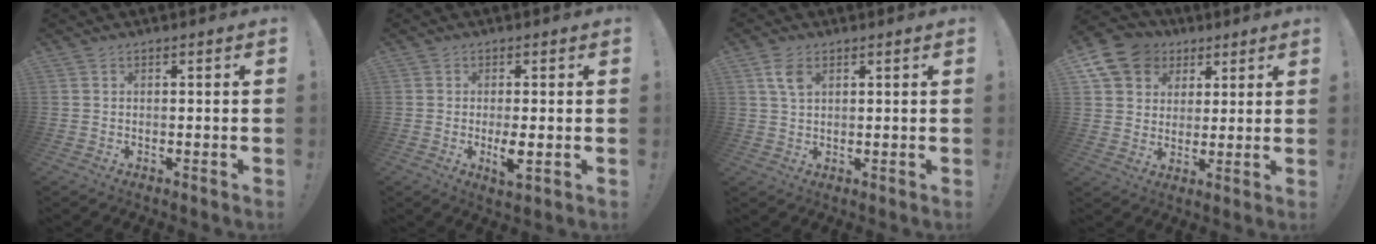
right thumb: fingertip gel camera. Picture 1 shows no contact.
{"total": 4.6, "force": [-0.8, 1.2, 4.4], "torque": [-0.084, -0.009, -0.013]}
{"total": 4.9, "force": [2.3, 2.8, 3.4], "torque": [-0.056, -0.004, 0.042]}
{"total": 12.2, "force": [5.7, 9.9, 4.4], "torque": [-0.064, -0.032, 0.116]}